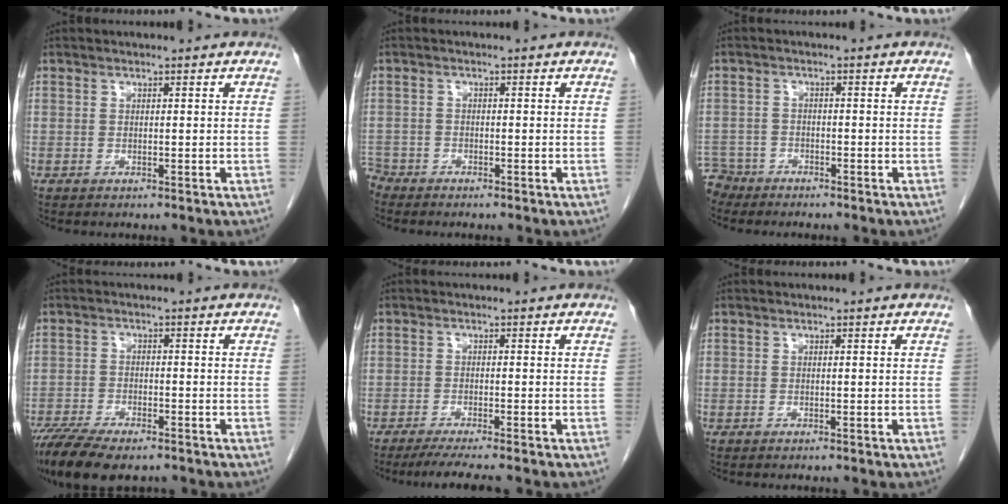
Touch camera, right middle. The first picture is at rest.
{"total": 2.7, "force": [-2.6, 1.0, -0.1], "torque": [0.002, -0.004, -0.051]}
{"total": 4.3, "force": [-3.8, 1.8, -0.8], "torque": [0.018, -0.004, -0.076]}
{"total": 11.8, "force": [-9.2, 3.9, 6.3], "torque": [-0.109, -0.011, -0.146]}
{"total": 5.4, "force": [-4.5, -0.3, 2.9], "torque": [-0.042, -0.014, -0.072]}
{"total": 0.0}